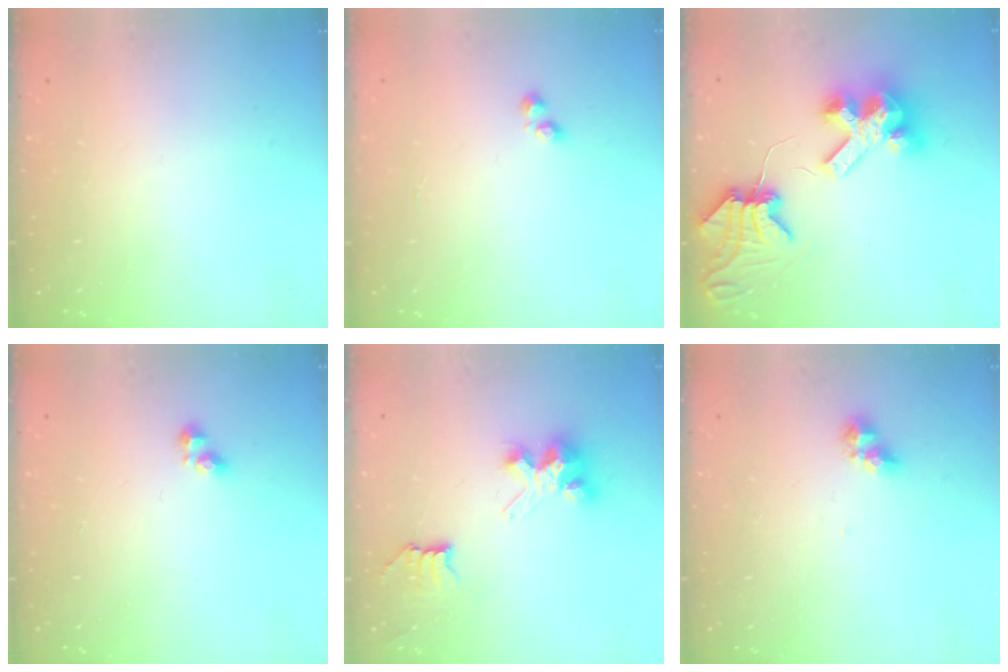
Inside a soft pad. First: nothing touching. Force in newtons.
{"total": 1.6, "press": 1.5, "slide": 0.4}
{"total": 10.2, "press": 10.1, "slide": 1.4}
{"total": 3.2, "press": 3.1, "slide": 0.4}
{"total": 6.6, "press": 6.6, "slide": 0.1}
{"total": 6.4, "press": 6.3, "slide": 0.5}